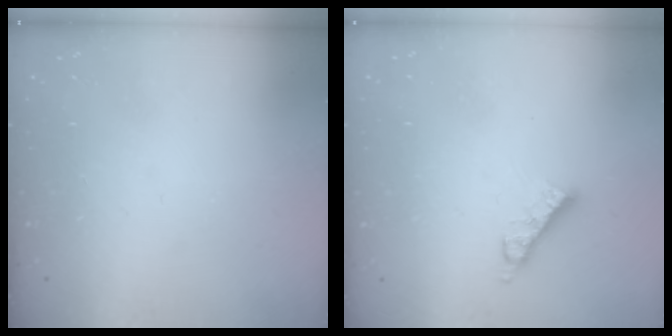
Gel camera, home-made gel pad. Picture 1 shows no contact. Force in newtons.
{"total": 6.1, "press": 6.1, "slide": 0.4}